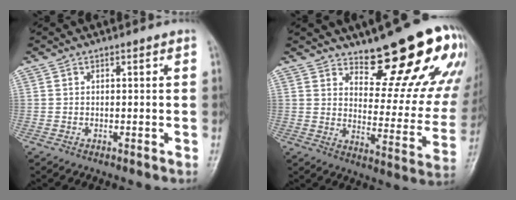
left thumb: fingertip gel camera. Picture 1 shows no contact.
{"total": 20.6, "force": [14.8, 6.6, 12.8], "torque": [-0.122, -0.110, 0.198]}